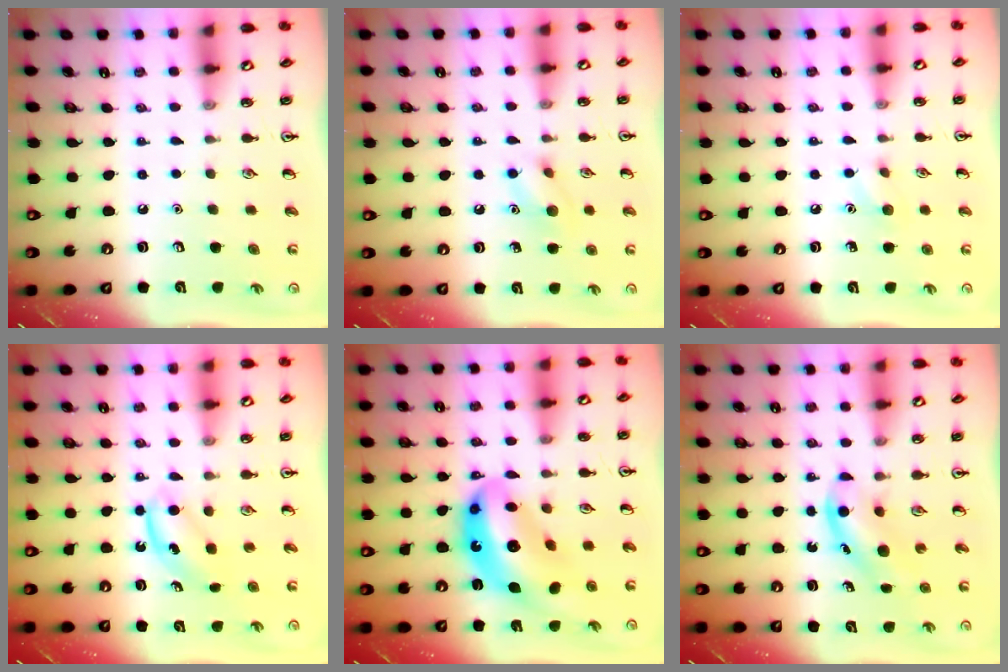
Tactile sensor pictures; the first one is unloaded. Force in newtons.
{"total": 7.8, "press": 7.6, "slide": 1.5}
{"total": 6.6, "press": 6.4, "slide": 1.8}
{"total": 5.0, "press": 4.9, "slide": 1.1}
{"total": 15.7, "press": 14.7, "slide": 5.3}
{"total": 4.5, "press": 4.4, "slide": 1.1}